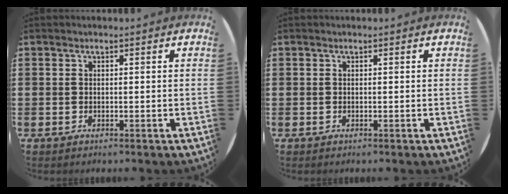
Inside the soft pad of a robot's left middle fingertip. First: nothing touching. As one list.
[{"total": 0.0}]